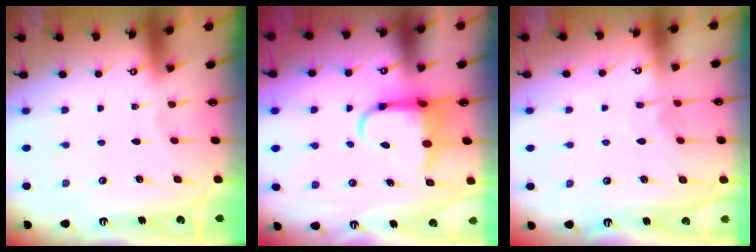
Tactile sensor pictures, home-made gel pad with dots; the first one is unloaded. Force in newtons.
{"total": 6.9, "press": 6.6, "slide": 1.8}
{"total": 6.5, "press": 6.5, "slide": 0.6}